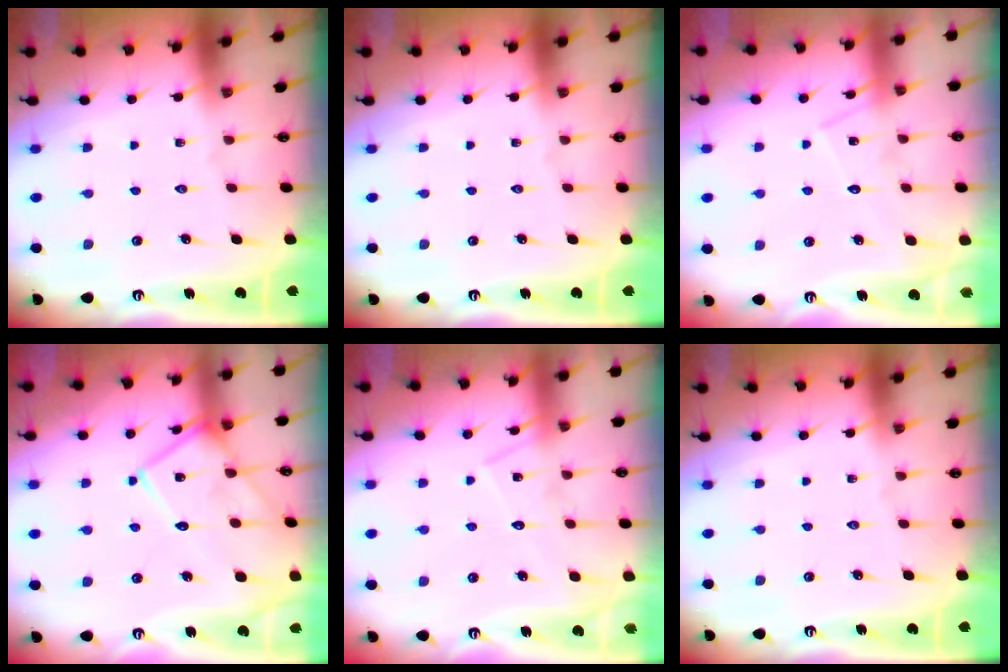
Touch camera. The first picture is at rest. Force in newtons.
{"total": 0.0}
{"total": 10.1, "press": 10.1, "slide": 0.7}
{"total": 14.2, "press": 14.2, "slide": 0.9}
{"total": 10.1, "press": 10.1, "slide": 0.7}
{"total": 0.0}